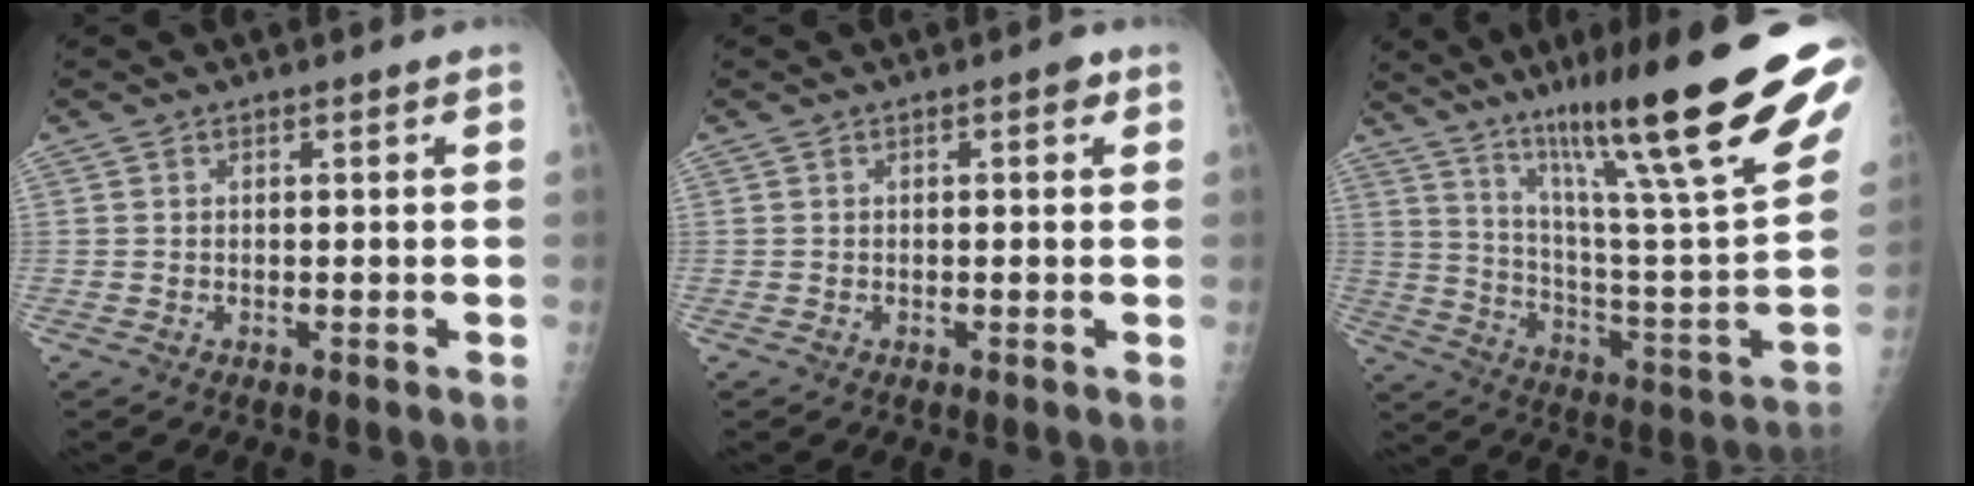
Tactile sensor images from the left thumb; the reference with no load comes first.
{"total": 1.4, "force": [0.5, 0.8, 1.0], "torque": [-0.002, 0.002, 0.002]}
{"total": 29.7, "force": [21.2, 2.5, 20.6], "torque": [-0.297, -0.103, 0.324]}